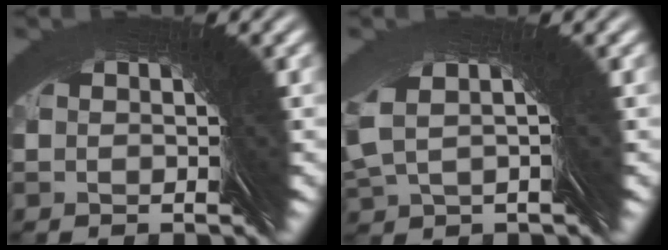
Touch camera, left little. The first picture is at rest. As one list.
[{"total": 2.7, "force": [2.4, -0.1, 1.2], "torque": [-0.033, 0.024, 0.029]}]